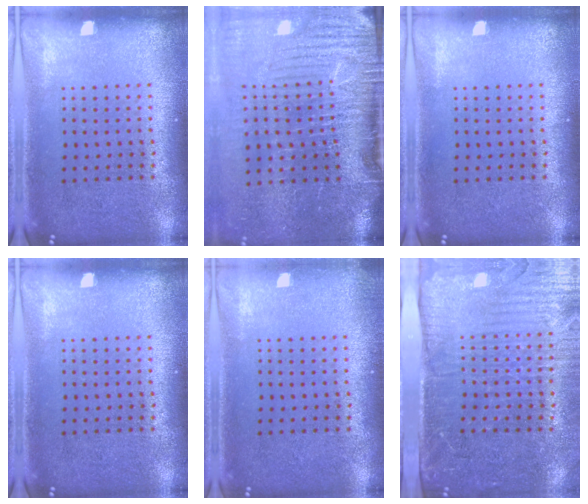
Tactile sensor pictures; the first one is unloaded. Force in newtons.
{"total": 5.1, "press": 4.2, "slide": 2.9}
{"total": 0.0}
{"total": 0.0}
{"total": 0.6, "press": 0.6, "slide": 0.1}
{"total": 4.3, "press": 3.7, "slide": 2.2}